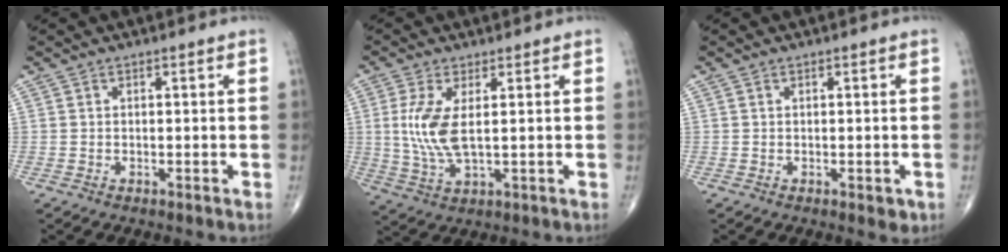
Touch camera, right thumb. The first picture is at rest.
{"total": 8.2, "force": [1.2, 3.1, 7.5], "torque": [-0.175, -0.012, 0.030]}
{"total": 1.8, "force": [-0.3, 1.0, 1.5], "torque": [-0.013, -0.003, -0.001]}